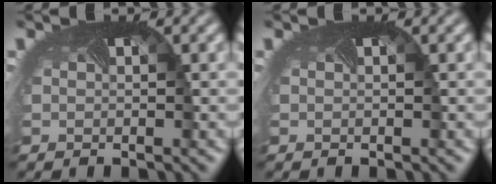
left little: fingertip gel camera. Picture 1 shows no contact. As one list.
[{"total": 0.0}]